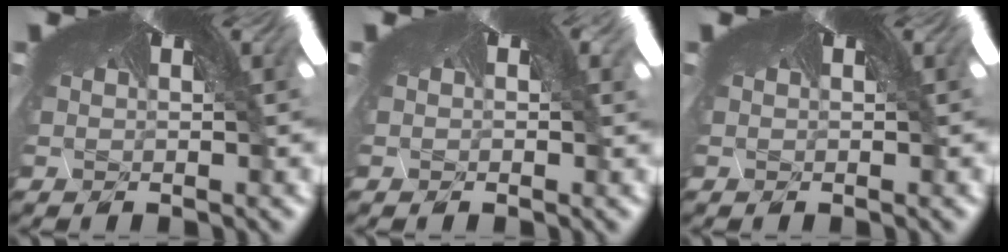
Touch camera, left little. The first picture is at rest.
{"total": 1.1, "force": [0.1, 0.7, 0.9], "torque": [-0.019, 0.004, 0.001]}
{"total": 0.0}